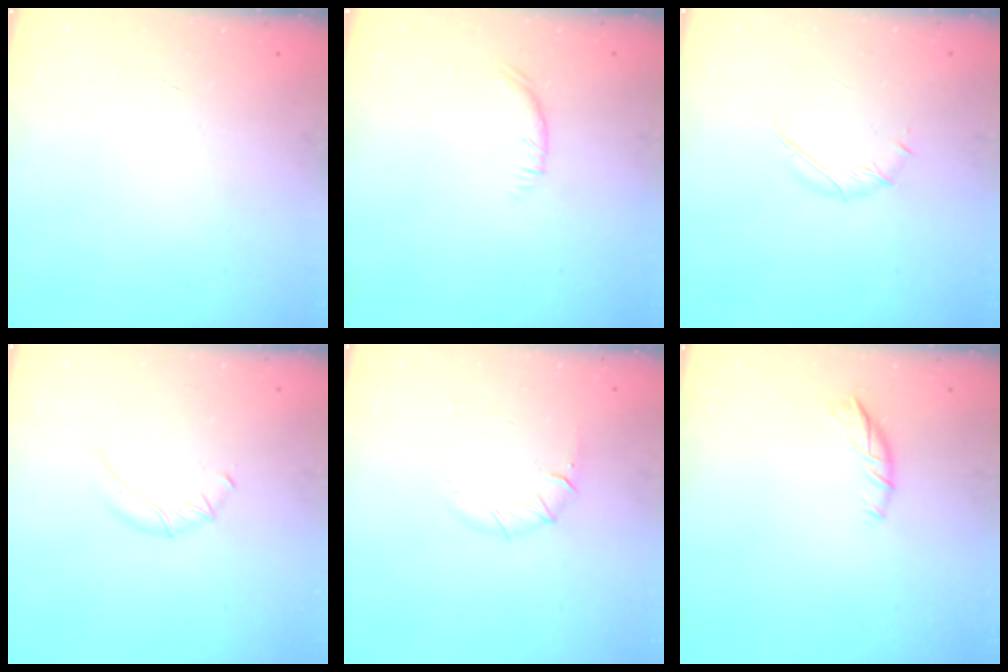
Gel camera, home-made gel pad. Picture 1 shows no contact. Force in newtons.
{"total": 8.0, "press": 7.7, "slide": 2.1}
{"total": 2.7, "press": 2.6, "slide": 0.8}
{"total": 4.4, "press": 4.2, "slide": 1.1}
{"total": 6.3, "press": 6.0, "slide": 2.1}
{"total": 5.5, "press": 5.4, "slide": 0.7}